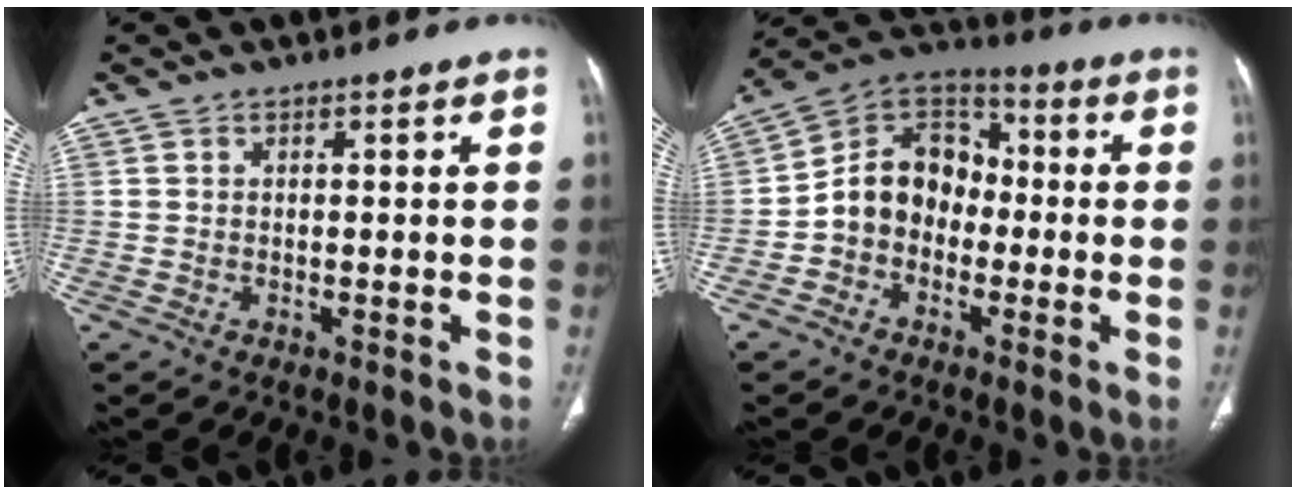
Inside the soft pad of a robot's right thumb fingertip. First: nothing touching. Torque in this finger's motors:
{"motor_torque": [0.68, 0.64, 1.27, -0.58, 0.08]}